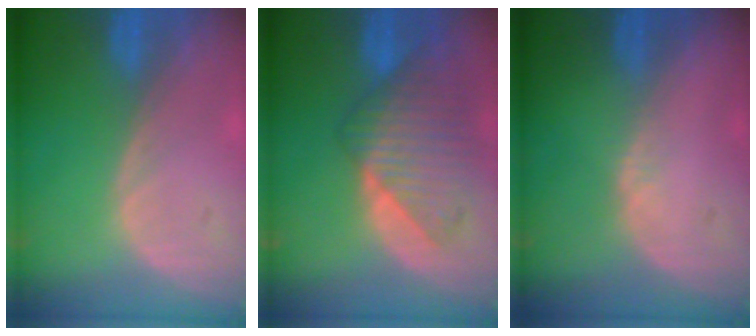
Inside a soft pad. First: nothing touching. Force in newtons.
{"total": 9.5, "press": 8.4, "slide": 4.6}
{"total": 1.0, "press": 0.7, "slide": 0.6}